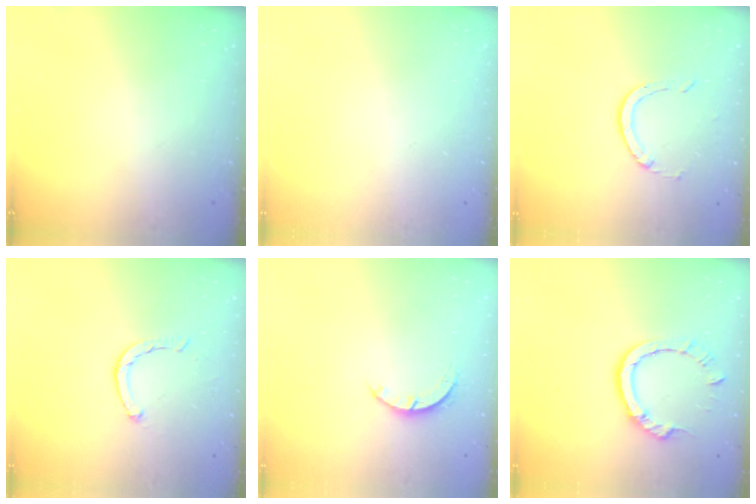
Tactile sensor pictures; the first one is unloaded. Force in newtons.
{"total": 0.0}
{"total": 3.0, "press": 3.0, "slide": 0.3}
{"total": 2.1, "press": 2.1, "slide": 0.1}
{"total": 2.7, "press": 2.7, "slide": 0.4}
{"total": 8.5, "press": 8.4, "slide": 1.0}